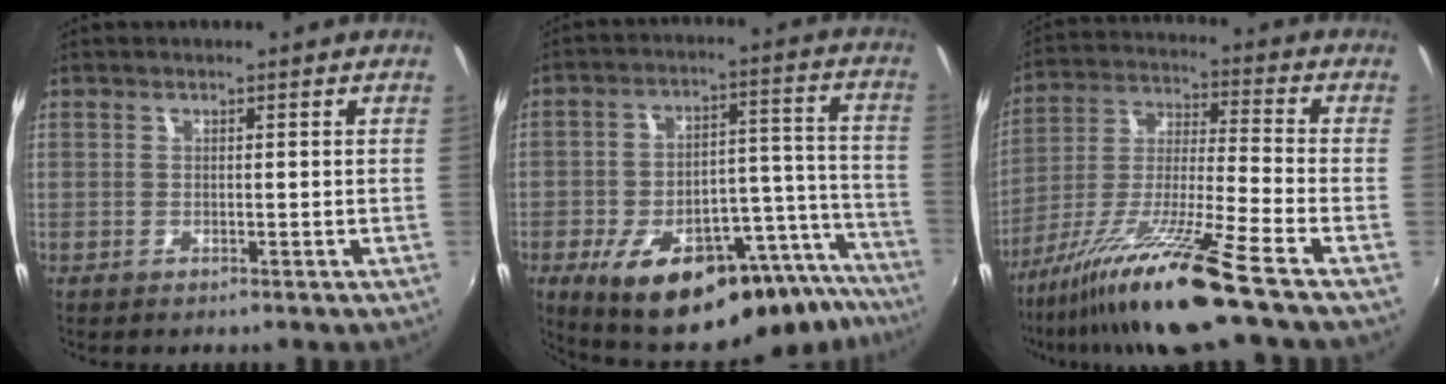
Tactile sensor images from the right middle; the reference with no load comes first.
{"total": 26.0, "force": [-19.2, 9.3, 14.8], "torque": [-0.211, 0.016, -0.251]}
{"total": 15.0, "force": [-10.8, -1.5, 10.3], "torque": [-0.200, -0.023, -0.200]}